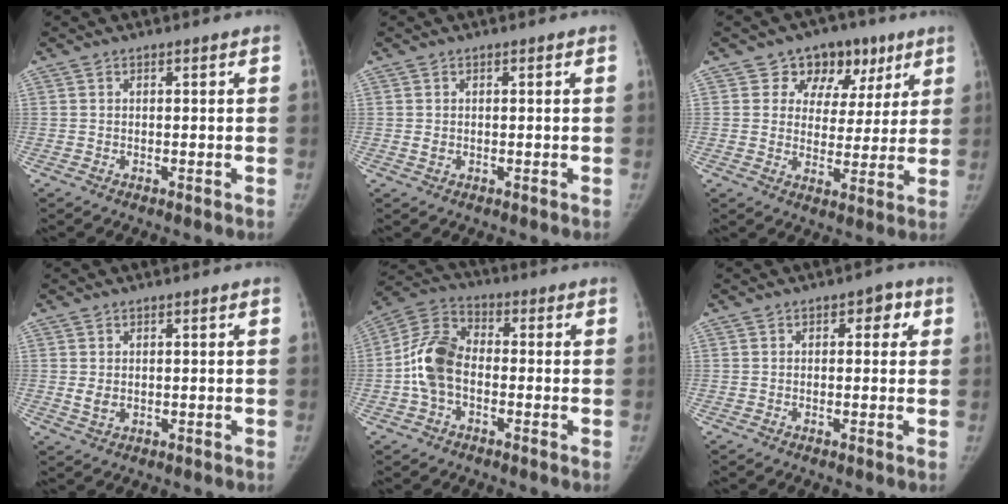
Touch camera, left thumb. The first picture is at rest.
{"total": 1.0, "force": [-0.1, 0.8, 0.6], "torque": [-0.010, -0.001, 0.000]}
{"total": 10.9, "force": [5.9, 8.3, 3.7], "torque": [0.003, -0.011, 0.085]}
{"total": 2.2, "force": [0.1, 1.6, 1.5], "torque": [-0.023, -0.005, 0.007]}
{"total": 10.6, "force": [-1.8, 7.0, 7.8], "torque": [-0.151, 0.032, -0.046]}
{"total": 3.2, "force": [0.9, 2.0, 2.3], "torque": [0.002, 0.003, 0.003]}